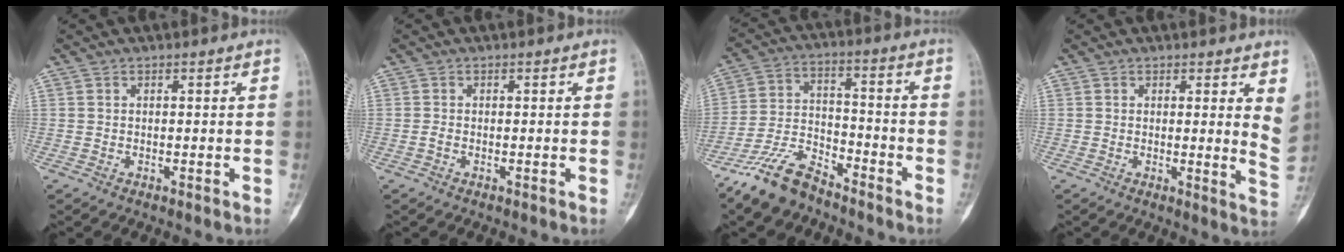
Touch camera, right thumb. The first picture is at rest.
{"total": 0.6, "force": [-0.3, 0.2, 0.5], "torque": [-0.013, -0.001, -0.006]}
{"total": 11.2, "force": [-8.8, 4.7, 4.9], "torque": [-0.089, 0.055, -0.175]}
{"total": 5.5, "force": [3.1, 1.0, 4.4], "torque": [-0.047, -0.027, 0.027]}